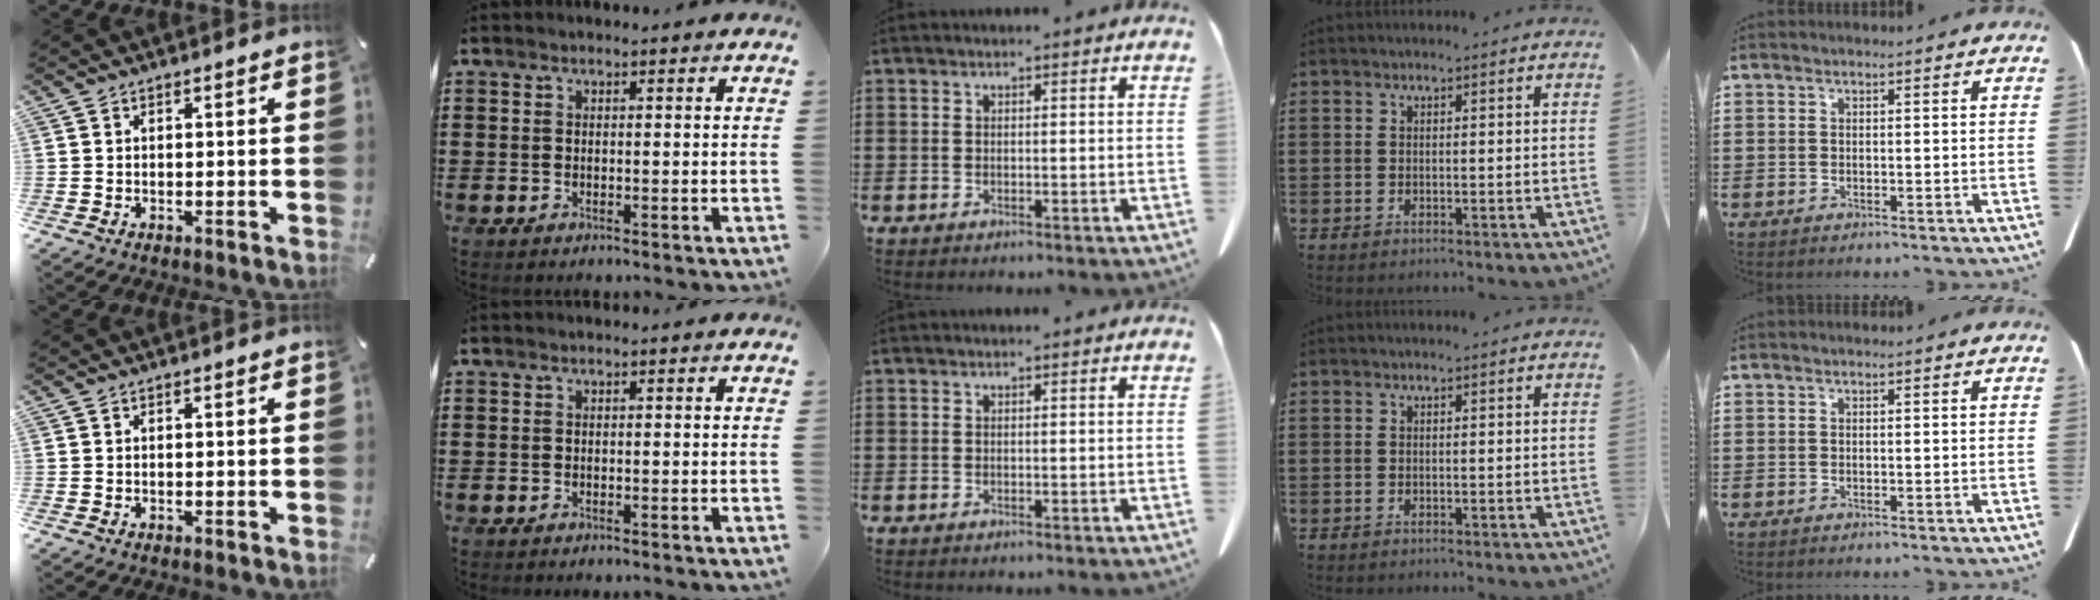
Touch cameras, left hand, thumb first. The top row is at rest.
{}